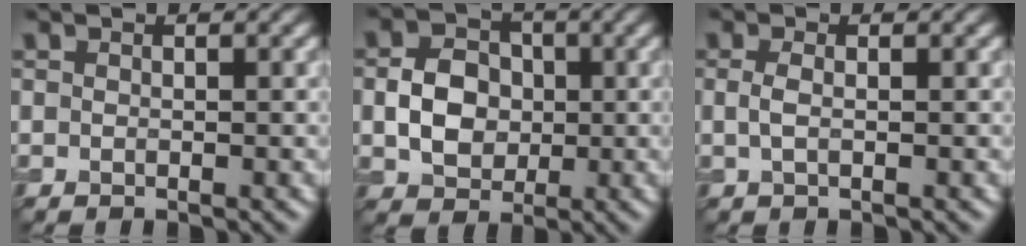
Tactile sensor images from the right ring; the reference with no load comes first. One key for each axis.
{"total": 4.3, "fx": -0.3, "fy": 3.5, "fz": 2.5, "tx": -0.048, "ty": -0.003, "tz": -0.007}
{"total": 1.0, "fx": -0.1, "fy": 0.4, "fz": 1.0, "tx": -0.025, "ty": -0.004, "tz": -0.003}